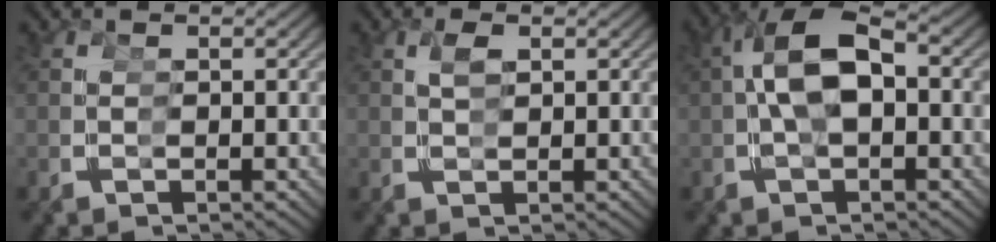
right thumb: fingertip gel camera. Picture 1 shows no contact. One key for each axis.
{"total": 1.5, "fx": 0.5, "fy": -1.2, "fz": -0.8, "tx": 0.016, "ty": 0.008, "tz": 0.007}
{"total": 7.9, "fx": 0.0, "fy": 5.7, "fz": 5.4, "tx": -0.140, "ty": -0.010, "tz": 0.005}